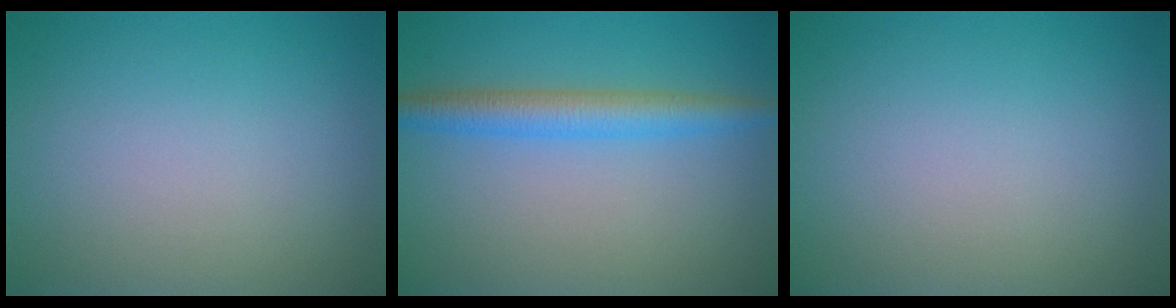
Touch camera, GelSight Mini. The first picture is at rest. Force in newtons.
{"total": 3.7, "press": 3.7, "slide": 0.1}
{"total": 0.0}